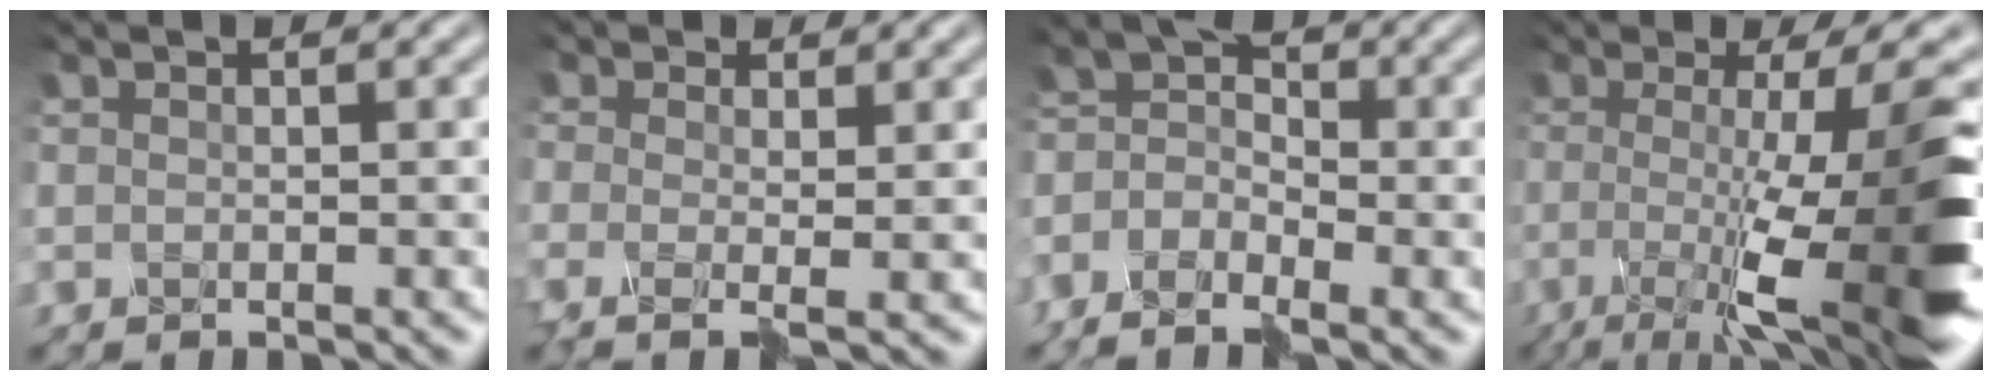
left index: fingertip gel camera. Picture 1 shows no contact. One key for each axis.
{"total": 3.3, "fx": 0.2, "fy": 1.4, "fz": 3.0, "tx": -0.035, "ty": 0.007, "tz": -0.007}
{"total": 4.2, "fx": -3.5, "fy": 2.1, "fz": 0.8, "tx": -0.023, "ty": 0.006, "tz": -0.072}
{"total": 11.3, "fx": -1.4, "fy": 2.3, "fz": 10.9, "tx": -0.148, "ty": 0.002, "tz": -0.028}